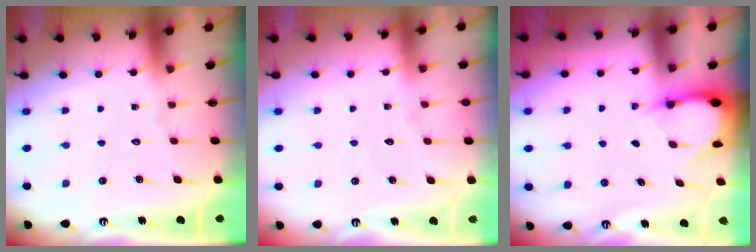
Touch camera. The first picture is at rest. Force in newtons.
{"total": 3.0, "press": 3.0, "slide": 0.3}
{"total": 2.9, "press": 2.9, "slide": 0.3}